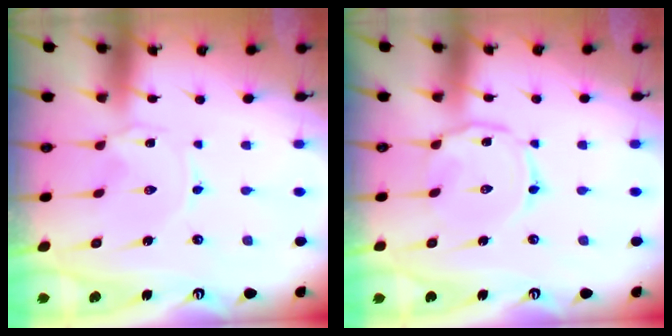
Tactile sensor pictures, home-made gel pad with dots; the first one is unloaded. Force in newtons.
{"total": 5.2, "press": 5.1, "slide": 0.4}